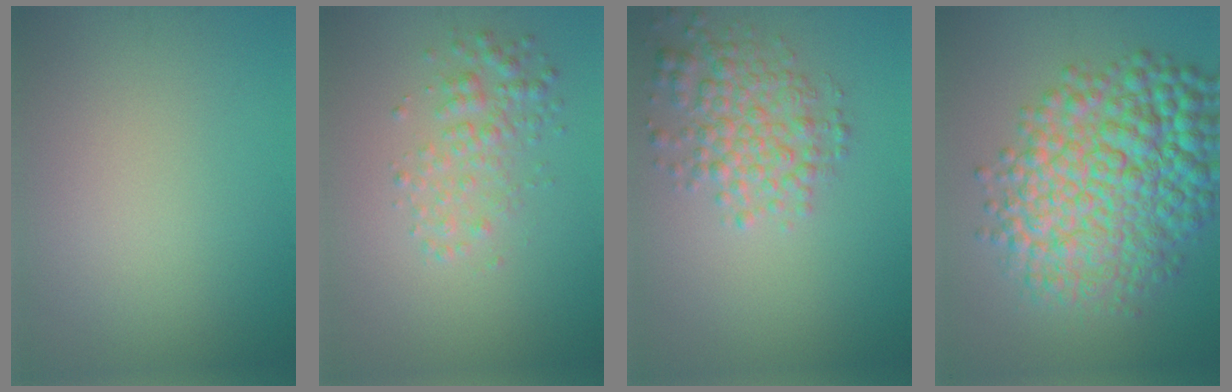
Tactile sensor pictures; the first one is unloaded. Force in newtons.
{"total": 2.6, "press": 2.6, "slide": 0.0}
{"total": 4.2, "press": 4.2, "slide": 0.1}
{"total": 11.0, "press": 11.0, "slide": 0.1}